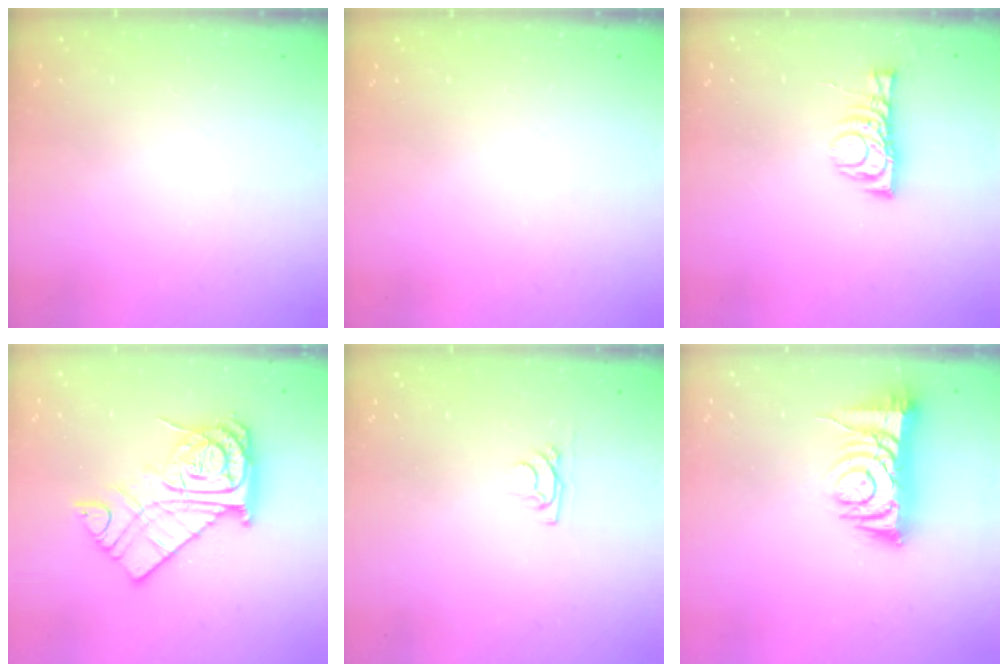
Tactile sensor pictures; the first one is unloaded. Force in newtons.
{"total": 0.0}
{"total": 7.0, "press": 6.9, "slide": 0.5}
{"total": 16.8, "press": 16.7, "slide": 1.7}
{"total": 3.8, "press": 3.8, "slide": 0.4}
{"total": 8.4, "press": 8.3, "slide": 0.9}